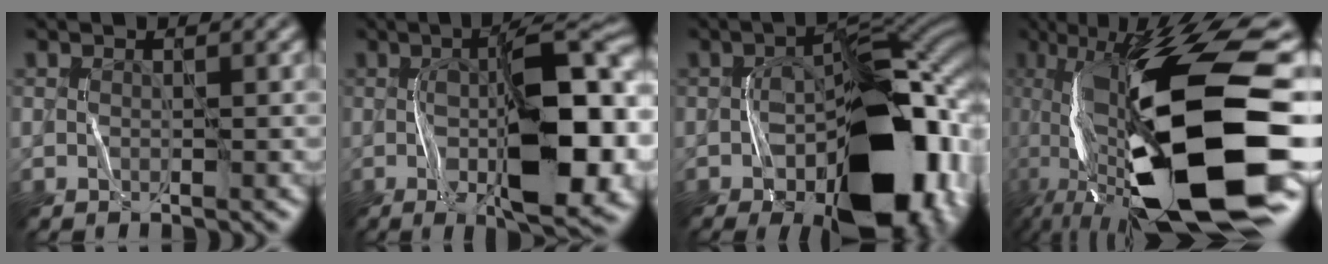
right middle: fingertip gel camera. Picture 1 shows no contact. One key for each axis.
{"total": 13.0, "fx": -1.6, "fy": 4.4, "fz": 12.1, "tx": -0.184, "ty": 0.004, "tz": -0.028}
{"total": 16.7, "fx": -6.2, "fy": 8.9, "fz": 12.7, "tx": -0.149, "ty": -0.007, "tz": -0.099}
{"total": 18.2, "fx": -1.6, "fy": 6.2, "fz": 17.0, "tx": -0.311, "ty": 0.002, "tz": -0.025}